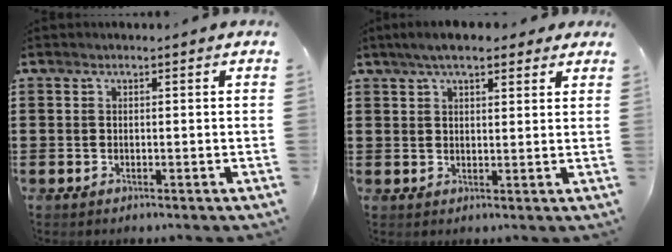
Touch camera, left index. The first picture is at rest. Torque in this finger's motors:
{"motor_torque": [1.14, -1.00, 0.65, 0.14]}